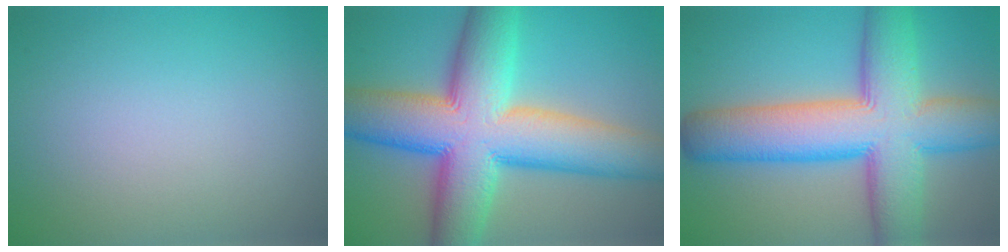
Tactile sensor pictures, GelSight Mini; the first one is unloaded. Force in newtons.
{"total": 14.8, "press": 14.8, "slide": 0.5}
{"total": 12.6, "press": 12.6, "slide": 0.5}